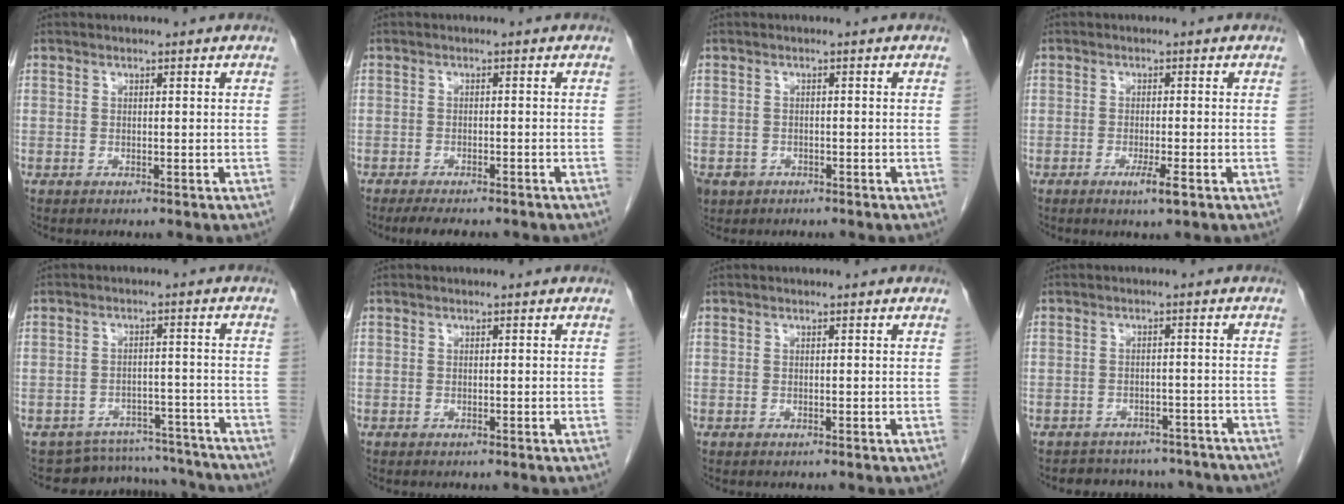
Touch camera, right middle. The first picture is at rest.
{"total": 8.8, "force": [-7.4, 2.3, 4.2], "torque": [-0.058, -0.007, -0.095]}
{"total": 3.8, "force": [-2.2, 3.0, 0.8], "torque": [-0.016, 0.002, -0.033]}
{"total": 2.7, "force": [-1.4, -0.1, 2.3], "torque": [-0.045, -0.008, -0.023]}
{"total": 10.8, "force": [-10.5, 2.5, -0.8], "torque": [0.014, 0.031, -0.130]}
{"total": 0.0}
{"total": 0.0}
{"total": 11.6, "force": [-10.4, 4.7, 2.1], "torque": [-0.026, 0.017, -0.111]}